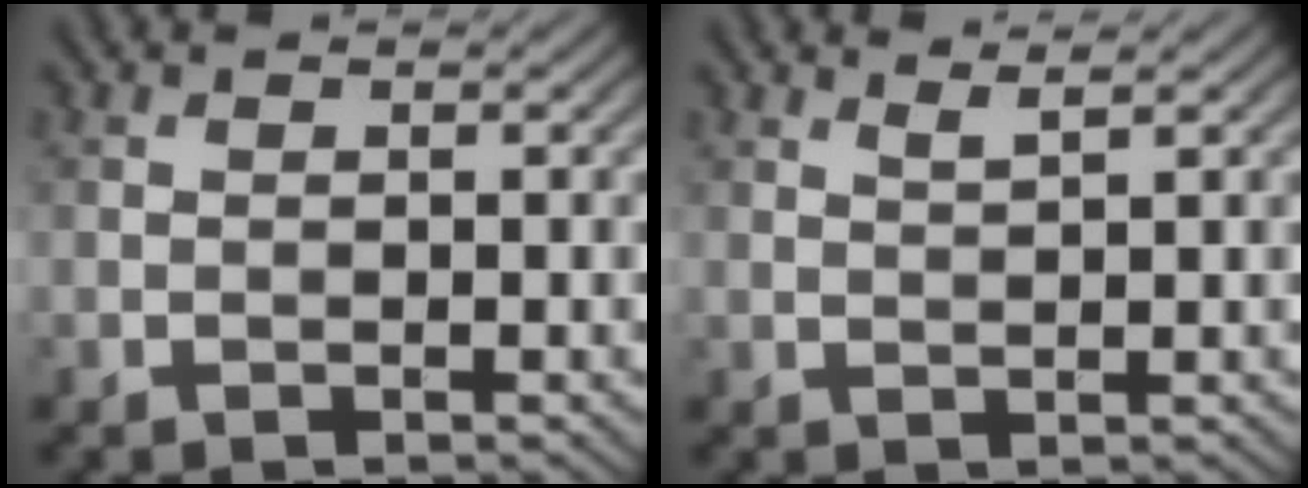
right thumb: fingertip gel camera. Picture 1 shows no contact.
{"total": 1.4, "force": [1.1, 0.0, 0.7], "torque": [-0.017, 0.006, 0.021]}